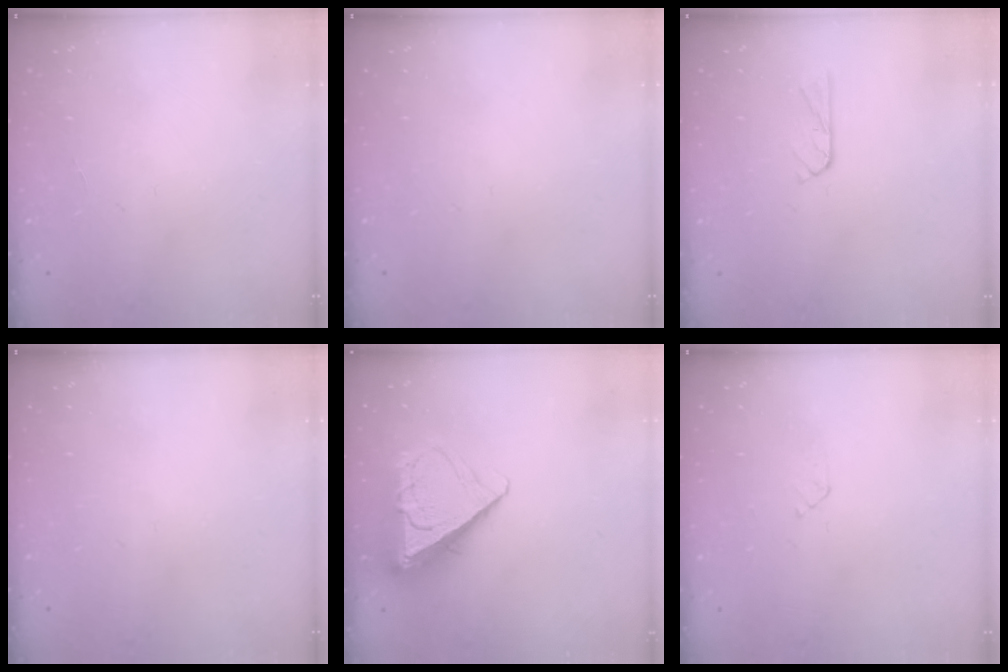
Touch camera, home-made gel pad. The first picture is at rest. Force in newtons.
{"total": 0.0}
{"total": 3.7, "press": 3.6, "slide": 0.4}
{"total": 0.0}
{"total": 11.5, "press": 11.4, "slide": 1.3}
{"total": 3.0, "press": 3.0, "slide": 0.3}